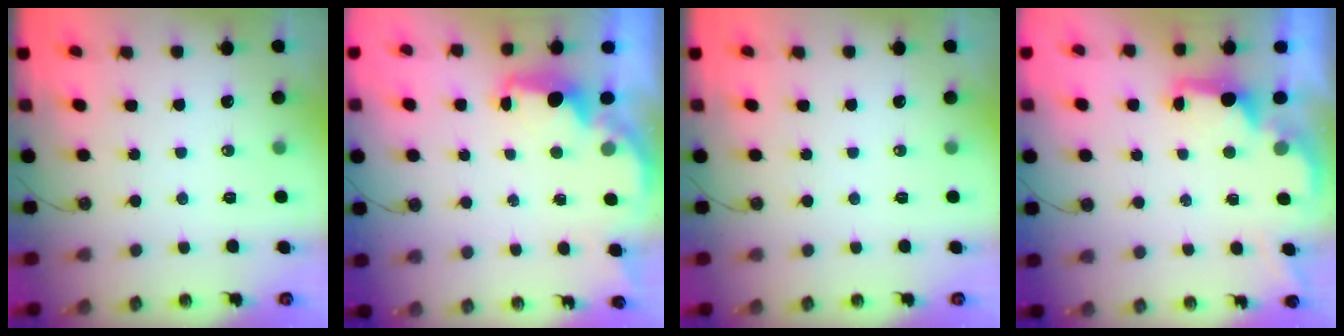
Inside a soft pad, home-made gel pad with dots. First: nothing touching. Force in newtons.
{"total": 2.3, "press": 2.1, "slide": 0.8}
{"total": 0.0}
{"total": 2.1, "press": 1.9, "slide": 0.8}